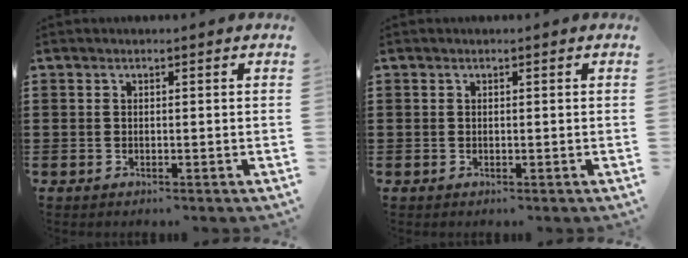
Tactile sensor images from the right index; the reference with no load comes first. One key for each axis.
{"total": 0.0}